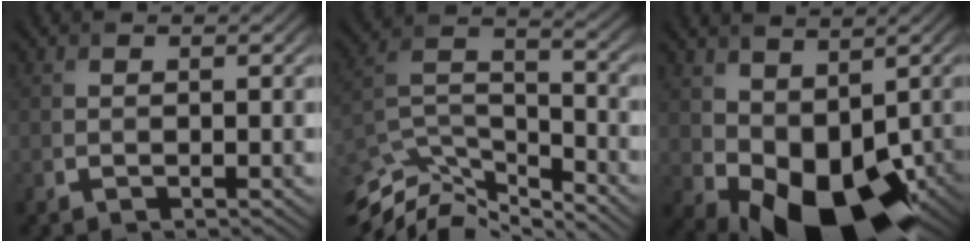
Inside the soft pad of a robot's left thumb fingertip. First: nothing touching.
{"total": 12.0, "force": [-10.7, 3.0, 4.5], "torque": [-0.109, -0.007, -0.201]}
{"total": 11.2, "force": [-1.0, 7.3, 8.5], "torque": [-0.155, -0.025, -0.004]}